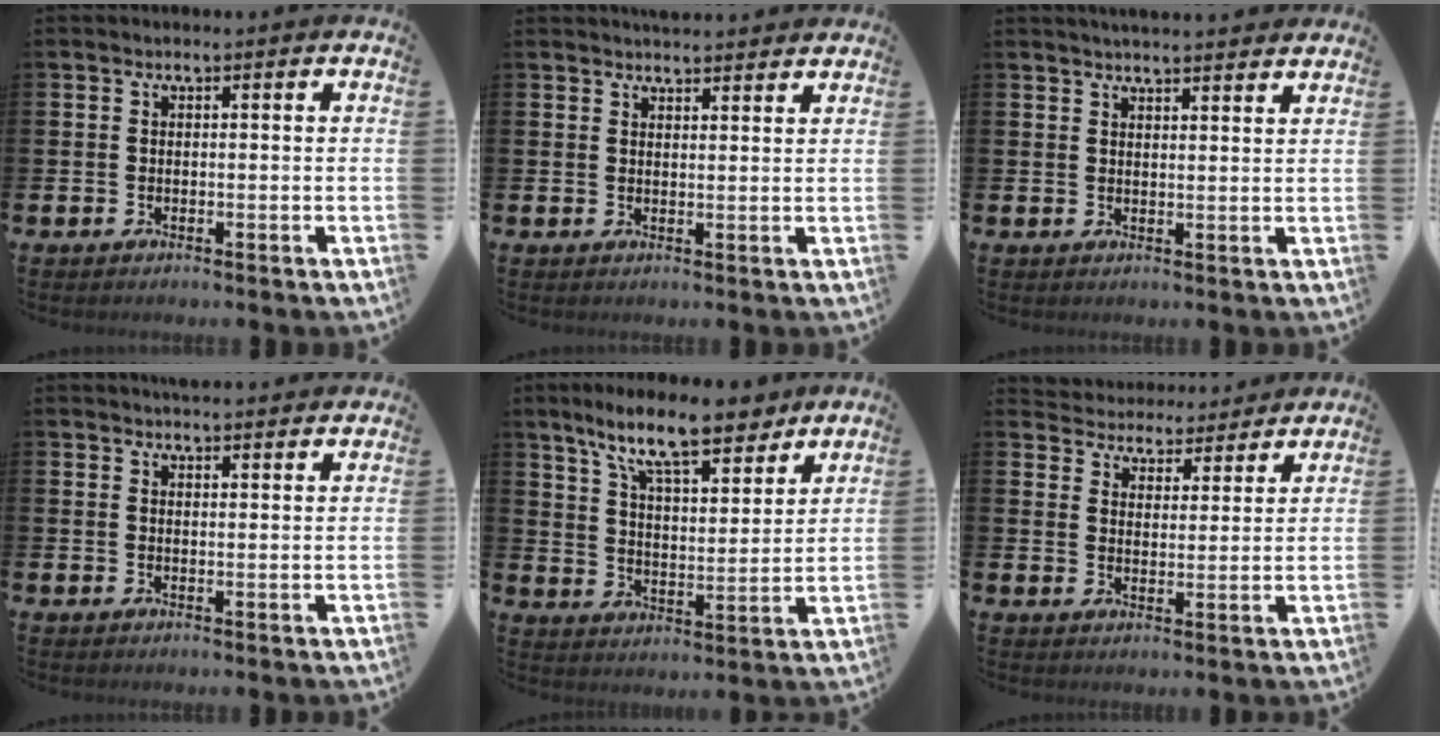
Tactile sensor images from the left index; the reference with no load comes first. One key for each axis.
{"total": 2.9, "fx": 2.9, "fy": 0.2, "fz": -0.1, "tx": 0.010, "ty": -0.017, "tz": 0.050}
{"total": 3.2, "fx": 3.2, "fy": -0.1, "fz": 0.2, "tx": -0.004, "ty": -0.016, "tz": 0.056}
{"total": 2.9, "fx": 2.9, "fy": 0.2, "fz": 0.0, "tx": -0.001, "ty": -0.014, "tz": 0.053}
{"total": 12.1, "fx": 10.0, "fy": 2.7, "fz": 6.2, "tx": -0.135, "ty": -0.042, "tz": 0.175}
{"total": 4.4, "fx": 4.2, "fy": 1.3, "fz": -0.5, "tx": -0.008, "ty": -0.039, "tz": 0.070}